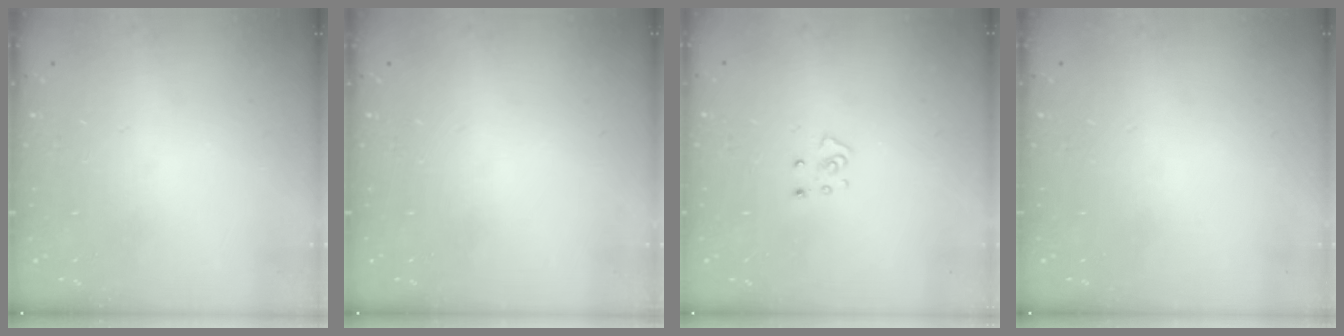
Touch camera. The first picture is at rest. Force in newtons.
{"total": 0.0}
{"total": 4.2, "press": 4.1, "slide": 0.5}
{"total": 0.0}